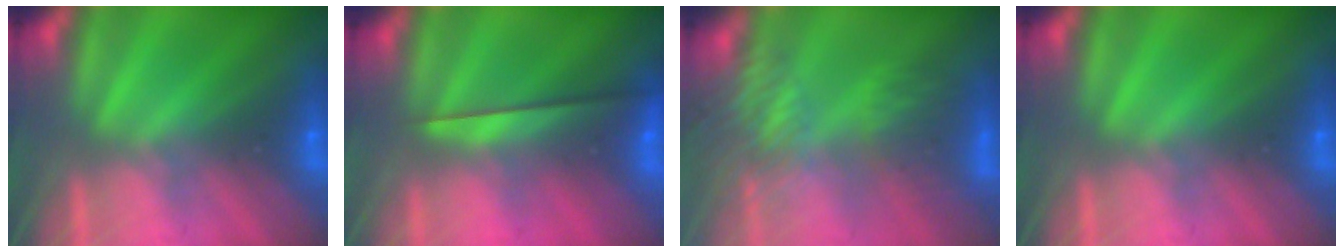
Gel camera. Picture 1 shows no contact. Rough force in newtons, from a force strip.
{"total": 2.3}
{"total": 4.9}
{"total": 0.0}